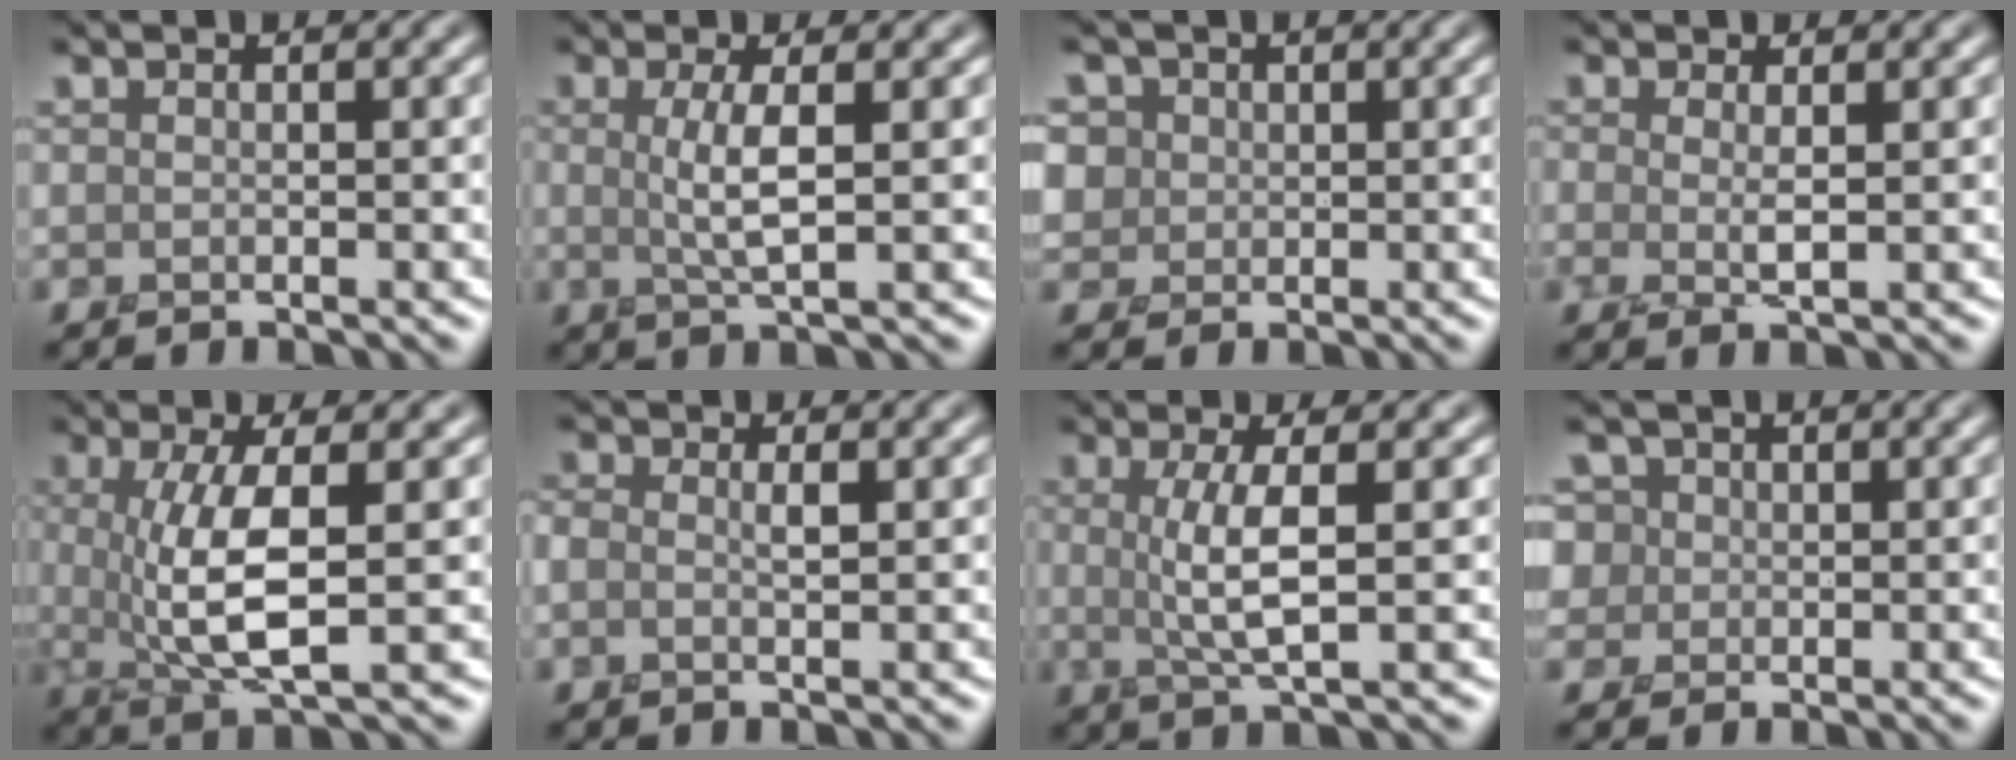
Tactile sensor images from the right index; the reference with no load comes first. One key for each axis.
{"total": 2.9, "fx": 0.1, "fy": 0.6, "fz": 2.8, "tx": -0.054, "ty": -0.006, "tz": 0.005}
{"total": 3.8, "fx": 1.6, "fy": 3.3, "fz": 1.0, "tx": -0.034, "ty": 0.012, "tz": 0.027}
{"total": 1.4, "fx": -0.1, "fy": 0.1, "fz": 1.4, "tx": -0.031, "ty": -0.009, "tz": 0.002}
{"total": 5.8, "fx": 0.1, "fy": 1.5, "fz": 5.6, "tx": -0.108, "ty": -0.006, "tz": 0.008}
{"total": 0.9, "fx": -0.1, "fy": 0.4, "fz": 0.8, "tx": -0.017, "ty": -0.001, "tz": -0.001}
{"total": 3.8, "fx": 0.2, "fy": 0.8, "fz": 3.8, "tx": -0.072, "ty": -0.004, "tz": 0.009}
{"total": 5.5, "fx": 2.3, "fy": 4.5, "fz": 2.0, "tx": -0.042, "ty": 0.022, "tz": 0.019}